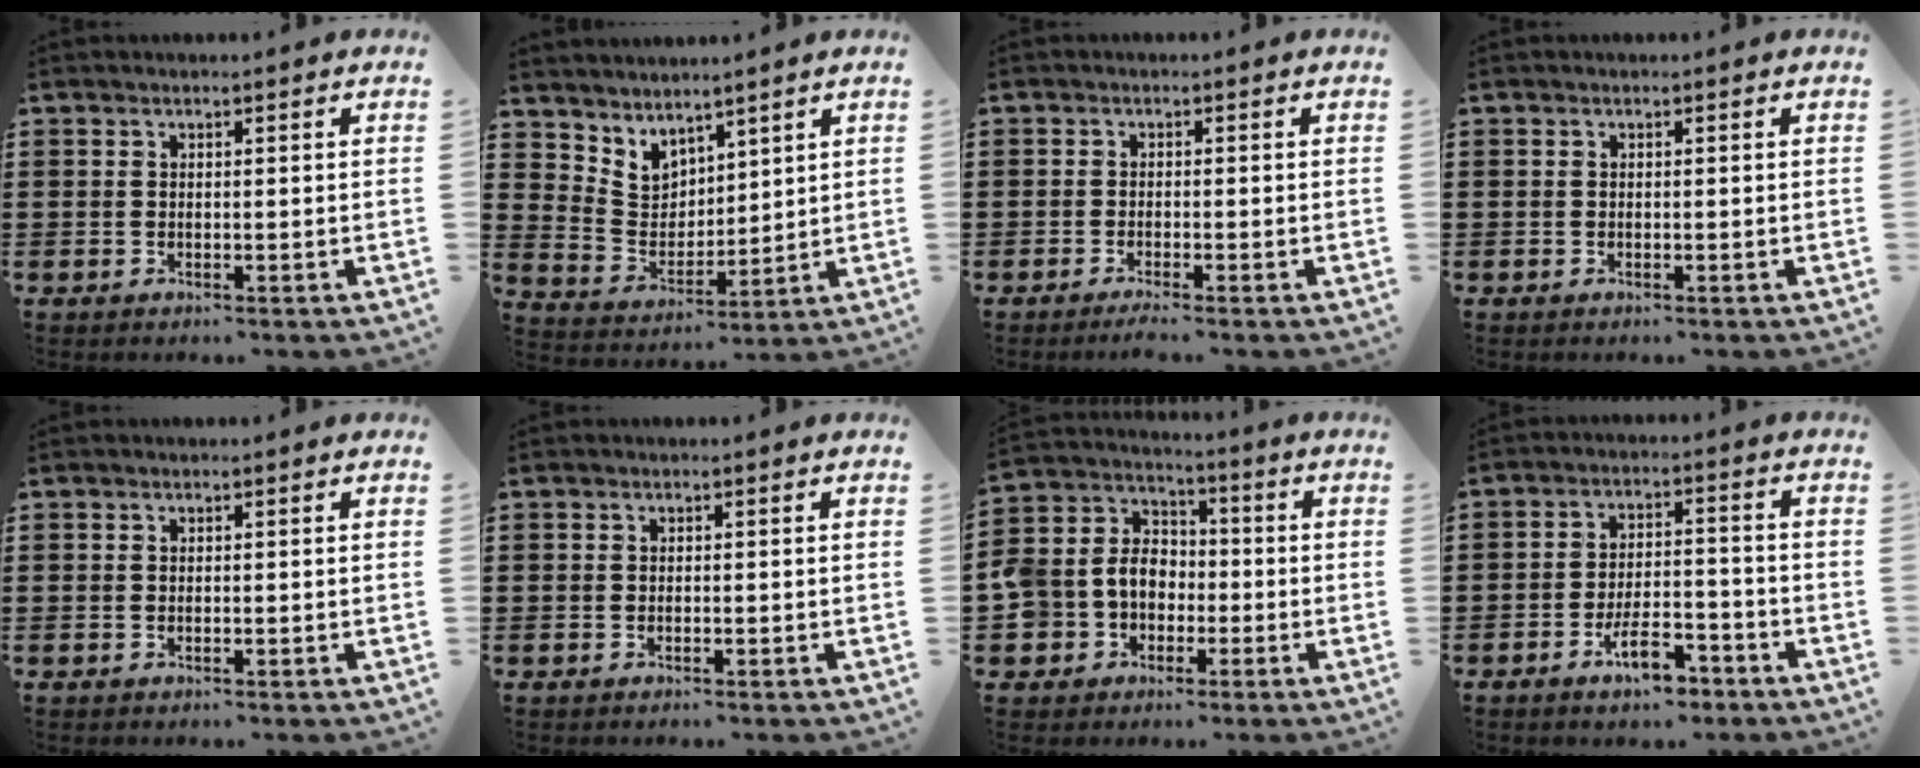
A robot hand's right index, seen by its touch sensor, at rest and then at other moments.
{"total": 4.7, "force": [3.9, 2.7, 0.2], "torque": [-0.032, -0.018, 0.074]}
{"total": 1.3, "force": [-1.1, -0.1, 0.7], "torque": [-0.012, -0.004, -0.019]}
{"total": 0.0}
{"total": 0.0}
{"total": 0.0}
{"total": 7.1, "force": [-1.4, 6.5, 2.6], "torque": [-0.094, 0.003, -0.035]}
{"total": 6.8, "force": [-4.4, 2.3, 4.7], "torque": [-0.086, 0.010, -0.080]}